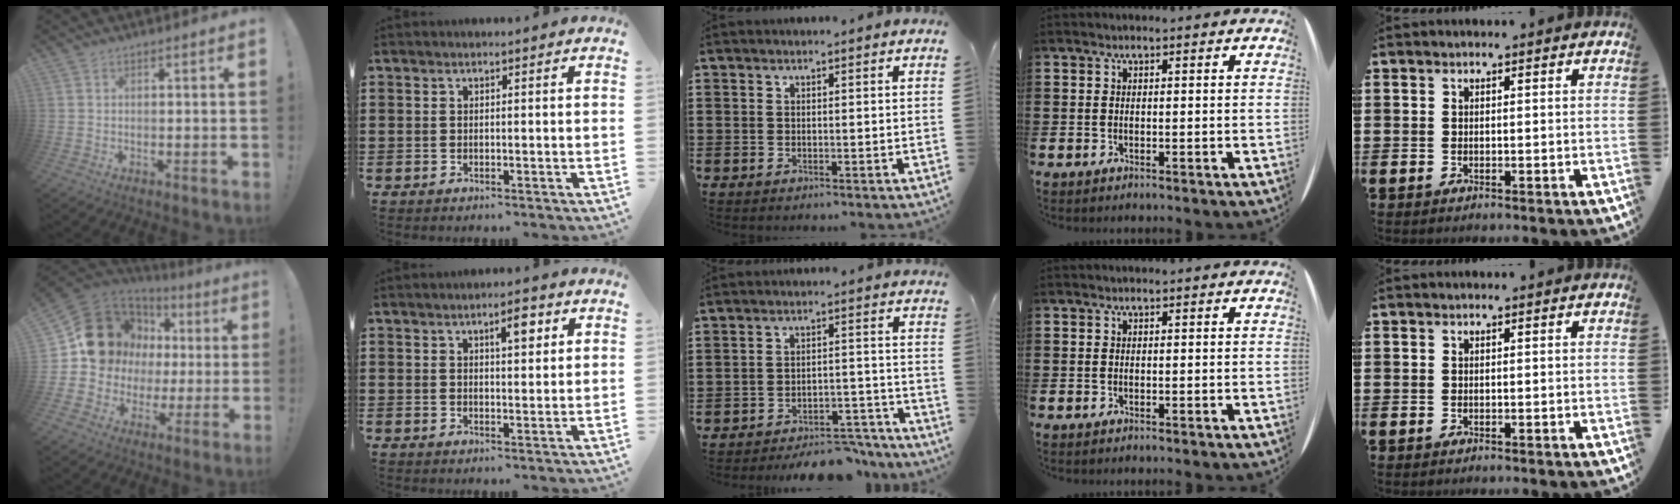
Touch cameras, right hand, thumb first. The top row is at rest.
{"thumb": {"total": 16.1, "force": [5.2, 13.6, 6.9], "torque": [-0.101, -0.029, 0.124]}, "index": {"total": 3.8, "force": [1.8, 1.3, 3.1], "torque": [-0.042, 0.001, 0.023]}, "middle": {"total": 5.3, "force": [-5.2, 0.8, 1.2], "torque": [-0.017, 0.010, -0.101]}}